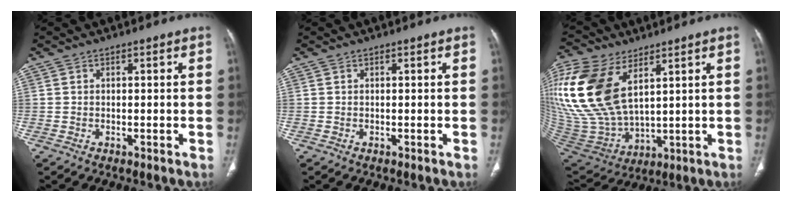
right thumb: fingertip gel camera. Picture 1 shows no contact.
{"total": 0.0}
{"total": 21.6, "force": [8.2, 12.1, 15.9], "torque": [-0.352, -0.035, 0.172]}